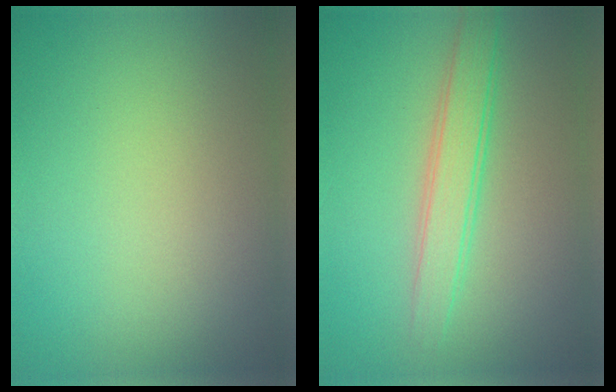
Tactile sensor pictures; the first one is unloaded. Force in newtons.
{"total": 3.0, "press": 3.0, "slide": 0.0}